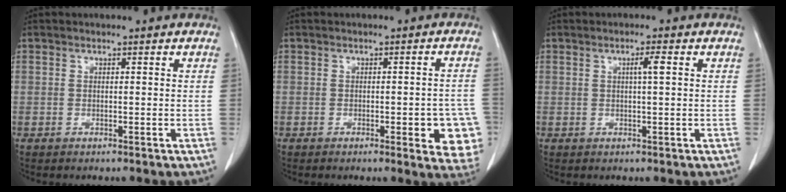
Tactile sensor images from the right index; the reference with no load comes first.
{"total": 8.2, "force": [-2.8, 2.2, 7.4], "torque": [-0.066, 0.003, -0.033]}
{"total": 2.0, "force": [0.5, -0.1, 1.9], "torque": [-0.035, 0.002, 0.008]}